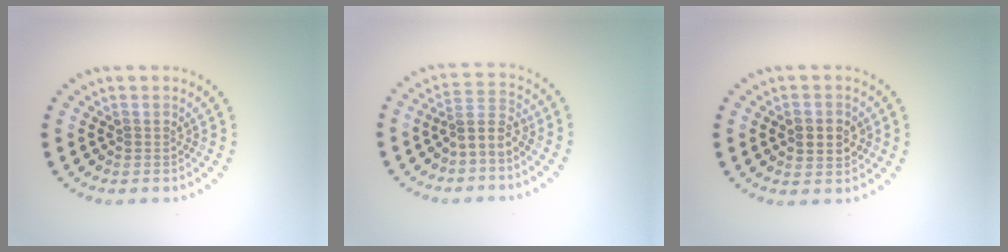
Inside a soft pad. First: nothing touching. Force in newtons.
{"total": 2.4, "press": 2.0, "slide": 1.4}
{"total": 2.8, "press": 2.8, "slide": 0.3}